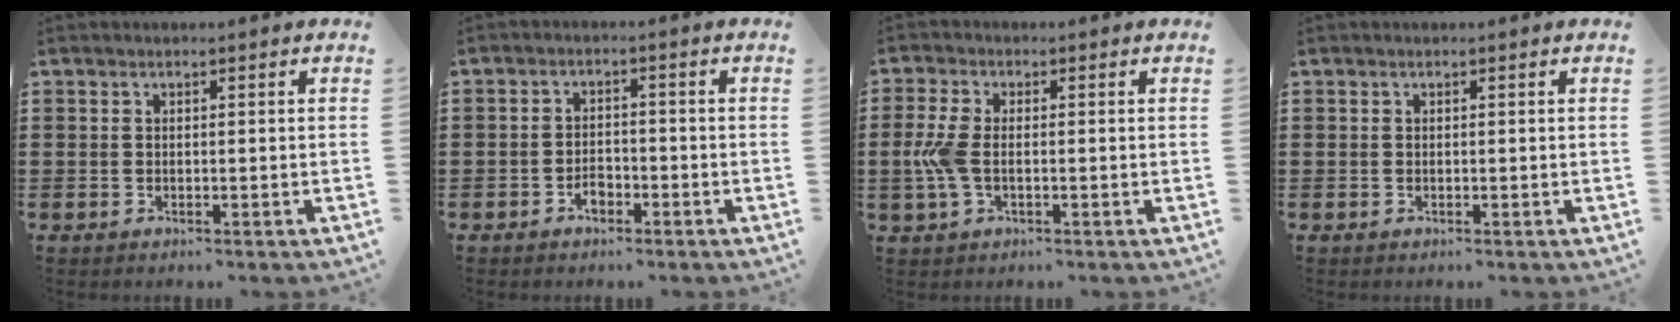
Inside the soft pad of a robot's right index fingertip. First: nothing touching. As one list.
[{"total": 2.3, "force": [-1.6, 1.1, 1.1], "torque": [-0.025, -0.001, -0.033]}, {"total": 4.8, "force": [-0.6, 2.3, 4.2], "torque": [-0.112, -0.009, -0.019]}, {"total": 0.0}]